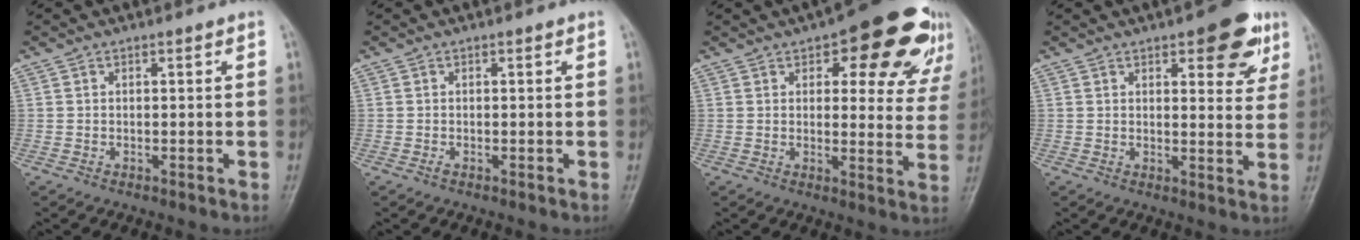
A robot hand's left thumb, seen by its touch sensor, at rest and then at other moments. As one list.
[{"total": 0.5, "force": [0.0, 0.2, 0.4], "torque": [-0.005, -0.001, -0.001]}, {"total": 18.0, "force": [10.4, 7.7, 12.6], "torque": [-0.104, -0.030, 0.117]}, {"total": 10.2, "force": [5.5, 4.1, 7.6], "torque": [-0.059, -0.020, 0.063]}]